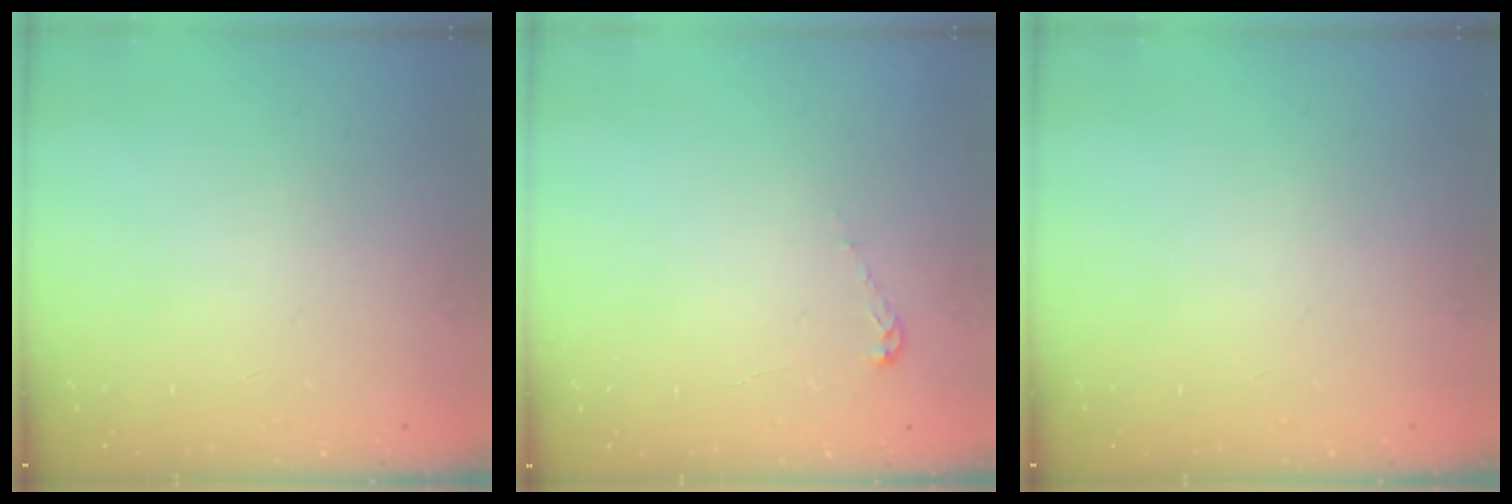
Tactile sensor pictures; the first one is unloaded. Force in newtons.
{"total": 3.9, "press": 3.9, "slide": 0.3}
{"total": 0.0}